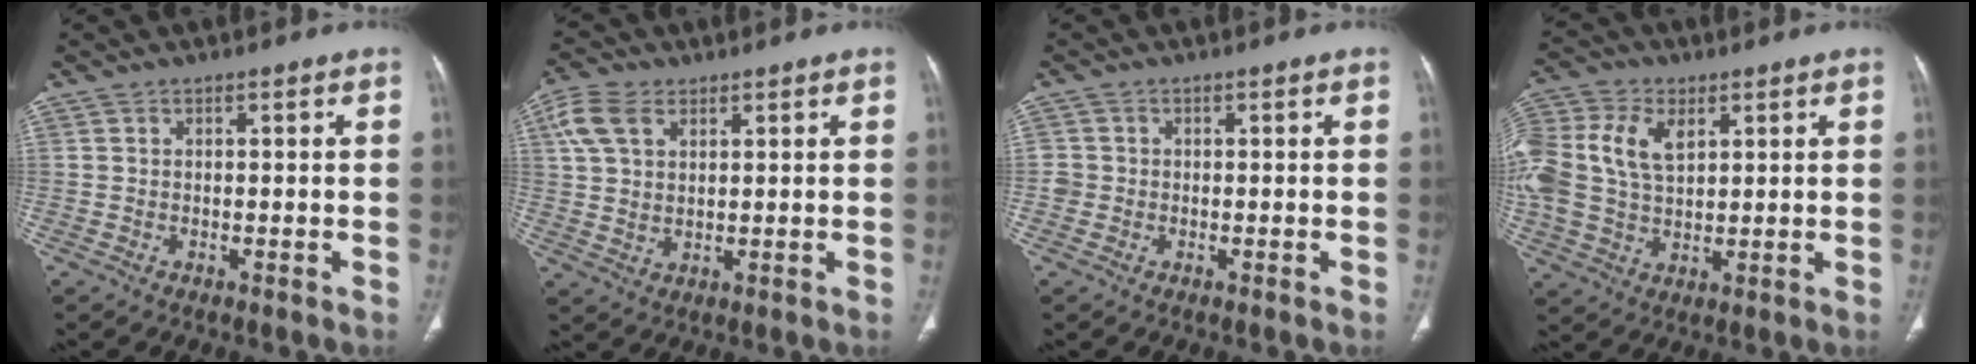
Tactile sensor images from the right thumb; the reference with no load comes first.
{"total": 7.9, "force": [3.6, 4.8, 5.2], "torque": [-0.110, -0.001, 0.073]}
{"total": 1.9, "force": [-0.3, 1.8, 0.2], "torque": [0.006, 0.006, -0.007]}
{"total": 17.8, "force": [5.0, 11.9, 12.2], "torque": [-0.296, 0.018, 0.096]}